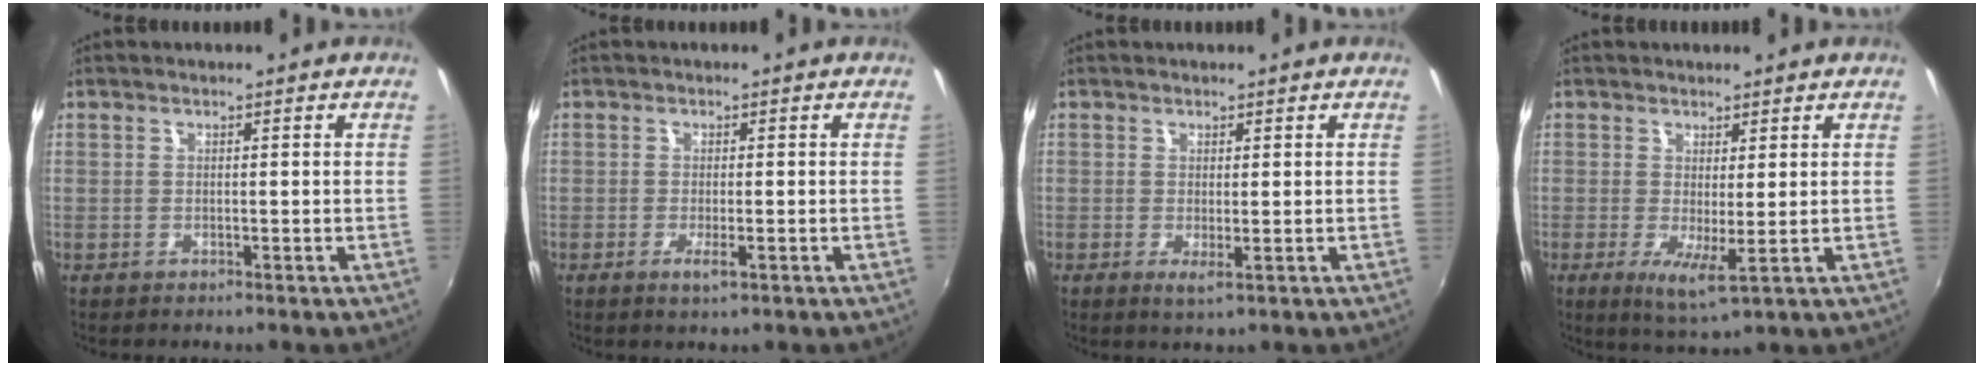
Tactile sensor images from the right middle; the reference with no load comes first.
{"total": 2.2, "force": [-0.9, 0.2, 2.0], "torque": [-0.039, -0.006, -0.015]}
{"total": 1.7, "force": [0.0, 0.2, 1.7], "torque": [-0.031, -0.005, 0.000]}
{"total": 4.6, "force": [0.1, 0.7, 4.6], "torque": [-0.080, -0.014, 0.004]}